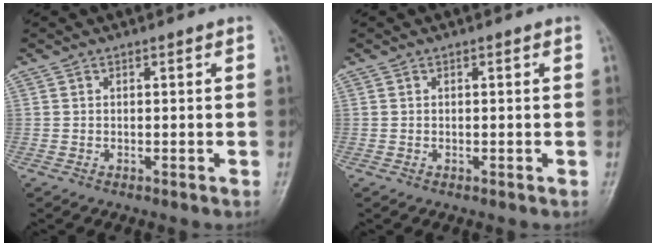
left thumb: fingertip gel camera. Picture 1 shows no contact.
{"total": 0.0}